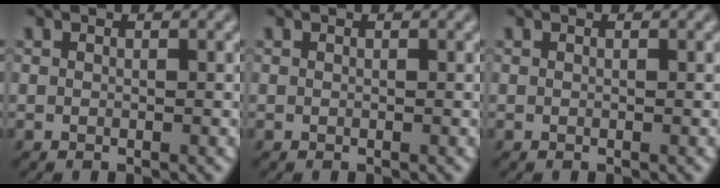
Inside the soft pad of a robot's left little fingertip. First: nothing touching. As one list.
[{"total": 0.0}, {"total": 0.0}]